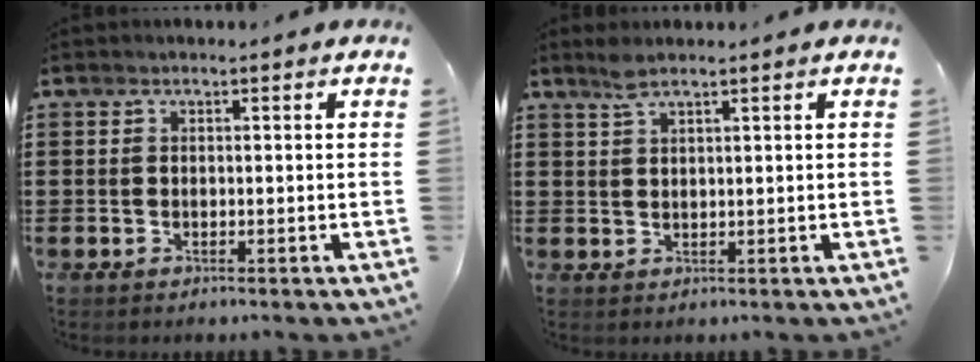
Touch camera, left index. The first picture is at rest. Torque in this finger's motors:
{"motor_torque": [0.07, 0.01, 0.10, 0.06]}